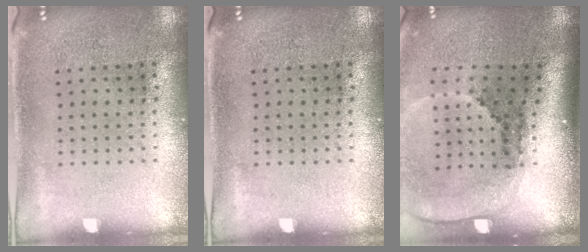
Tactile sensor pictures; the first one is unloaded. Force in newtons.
{"total": 0.0}
{"total": 2.6, "press": 1.8, "slide": 1.9}